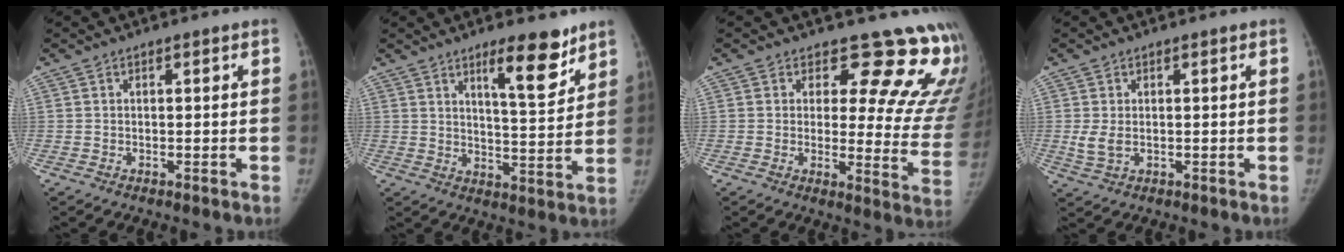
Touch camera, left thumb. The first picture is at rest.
{"total": 10.2, "force": [6.8, 2.7, 7.0], "torque": [-0.082, -0.051, 0.105]}
{"total": 17.3, "force": [14.2, 6.9, 7.1], "torque": [-0.030, -0.124, 0.141]}
{"total": 3.1, "force": [0.0, 2.0, 2.4], "torque": [-0.055, -0.008, 0.005]}